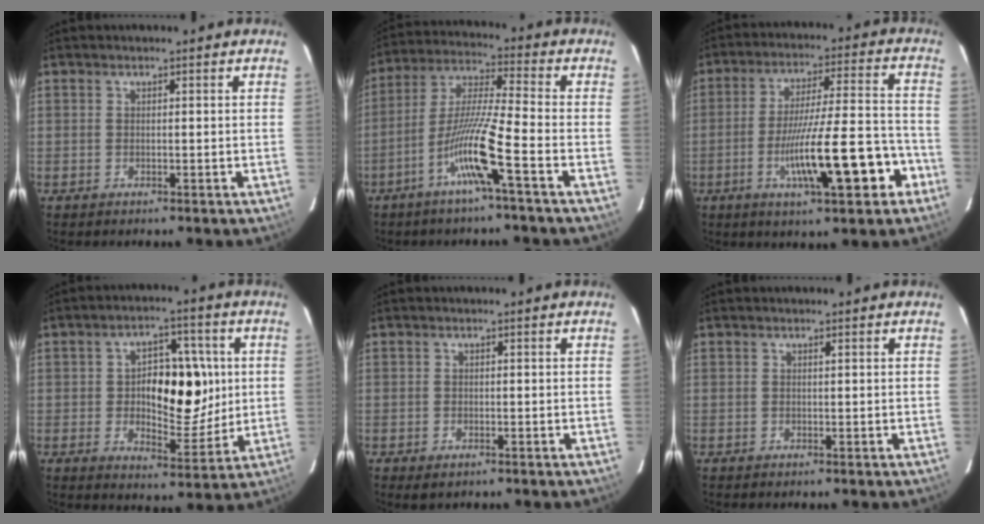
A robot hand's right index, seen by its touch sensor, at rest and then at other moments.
{"total": 11.1, "force": [-5.2, -1.0, 9.7], "torque": [-0.192, -0.002, -0.104]}
{"total": 15.7, "force": [-6.1, 2.0, 14.3], "torque": [-0.240, 0.007, -0.089]}
{"total": 12.0, "force": [1.1, 5.7, 10.5], "torque": [-0.154, 0.016, 0.026]}
{"total": 1.5, "force": [-0.8, 0.8, 1.0], "torque": [-0.018, -0.001, -0.006]}
{"total": 0.0}